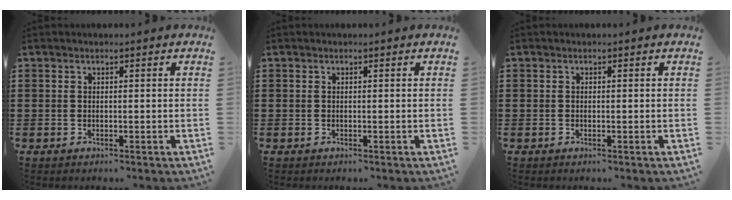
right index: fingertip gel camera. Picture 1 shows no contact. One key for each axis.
{"total": 0.0}
{"total": 0.0}